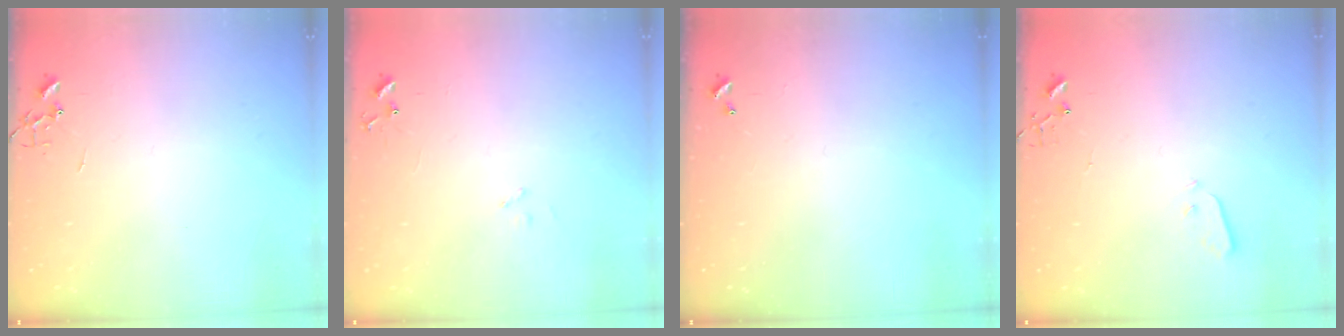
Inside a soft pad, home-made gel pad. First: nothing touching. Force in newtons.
{"total": 7.8, "press": 7.8, "slide": 0.7}
{"total": 0.0}
{"total": 3.0, "press": 3.0, "slide": 0.3}